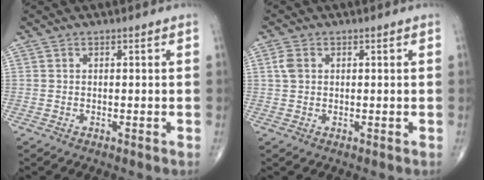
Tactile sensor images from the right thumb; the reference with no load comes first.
{"total": 2.5, "force": [0.6, 1.8, 1.6], "torque": [-0.036, 0.006, 0.011]}